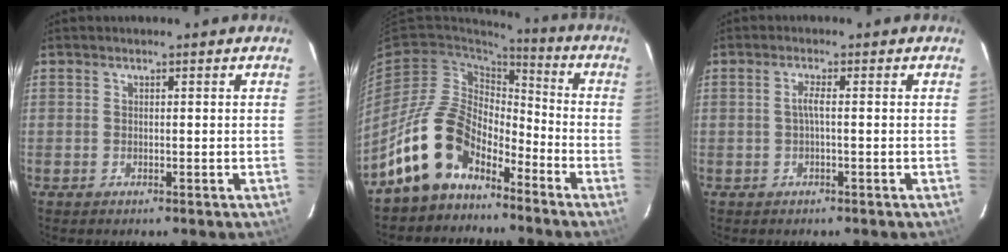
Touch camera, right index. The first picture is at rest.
{"total": 14.7, "force": [-10.0, 8.2, 6.9], "torque": [-0.141, 0.020, -0.182]}
{"total": 1.6, "force": [-0.3, -0.1, 1.5], "torque": [-0.029, 0.004, -0.007]}